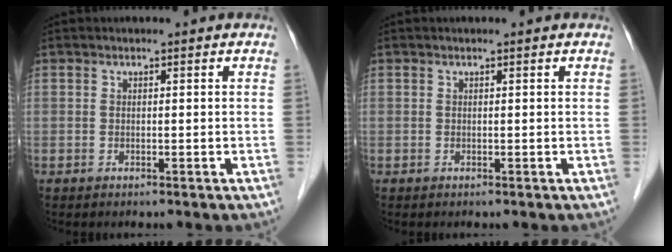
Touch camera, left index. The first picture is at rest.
{"total": 0.0}